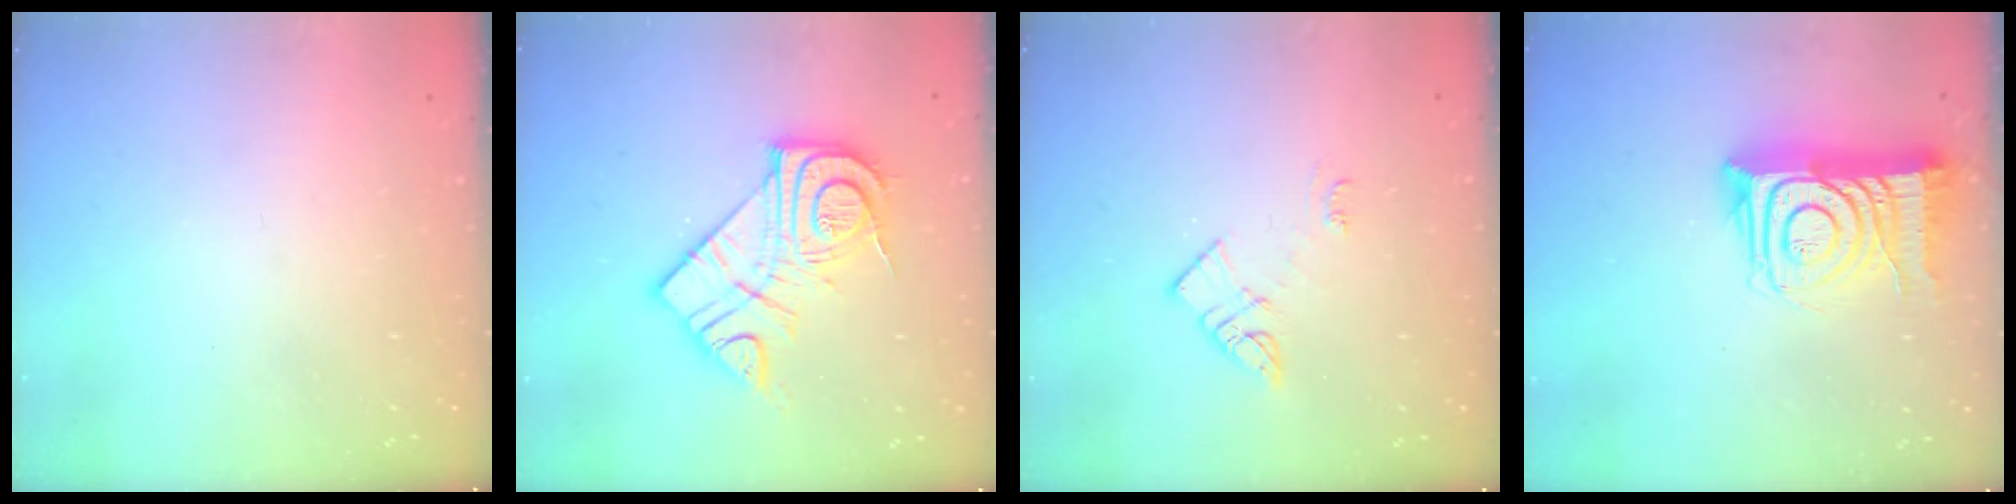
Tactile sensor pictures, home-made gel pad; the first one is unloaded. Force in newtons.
{"total": 15.6, "press": 15.5, "slide": 1.3}
{"total": 7.5, "press": 7.5, "slide": 0.6}
{"total": 15.0, "press": 14.9, "slide": 1.1}